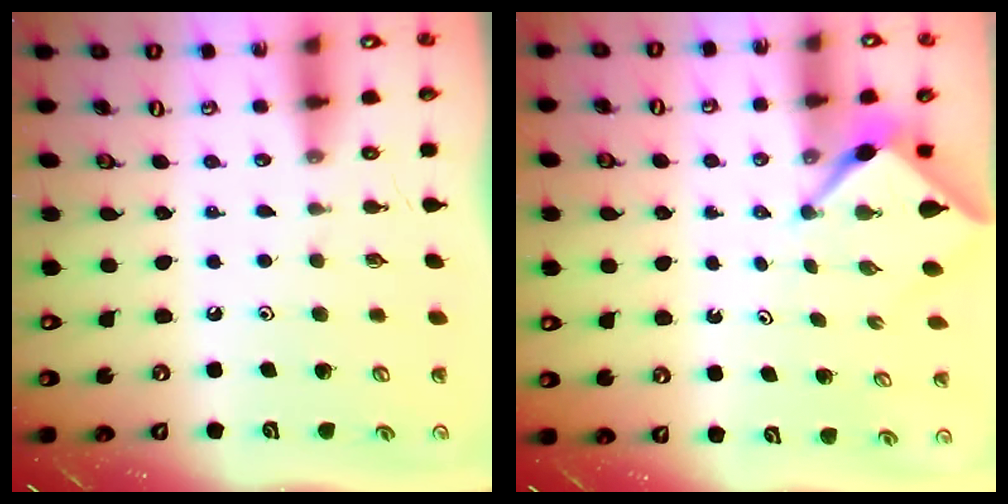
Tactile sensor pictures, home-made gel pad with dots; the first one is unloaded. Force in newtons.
{"total": 2.2, "press": 2.2, "slide": 0.3}